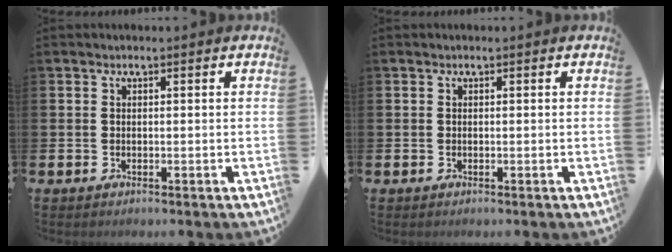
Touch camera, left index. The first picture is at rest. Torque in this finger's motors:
{"motor_torque": [-0.08, 0.37, -0.02, 0.00]}